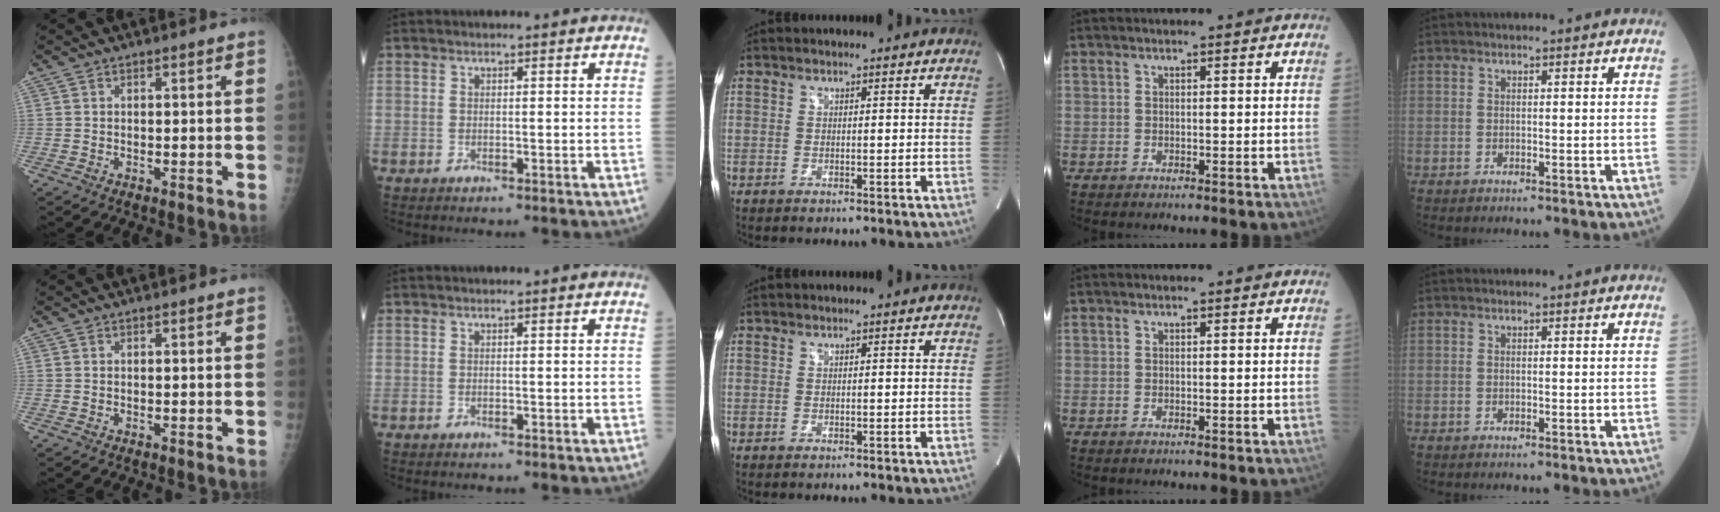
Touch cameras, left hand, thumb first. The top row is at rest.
{}